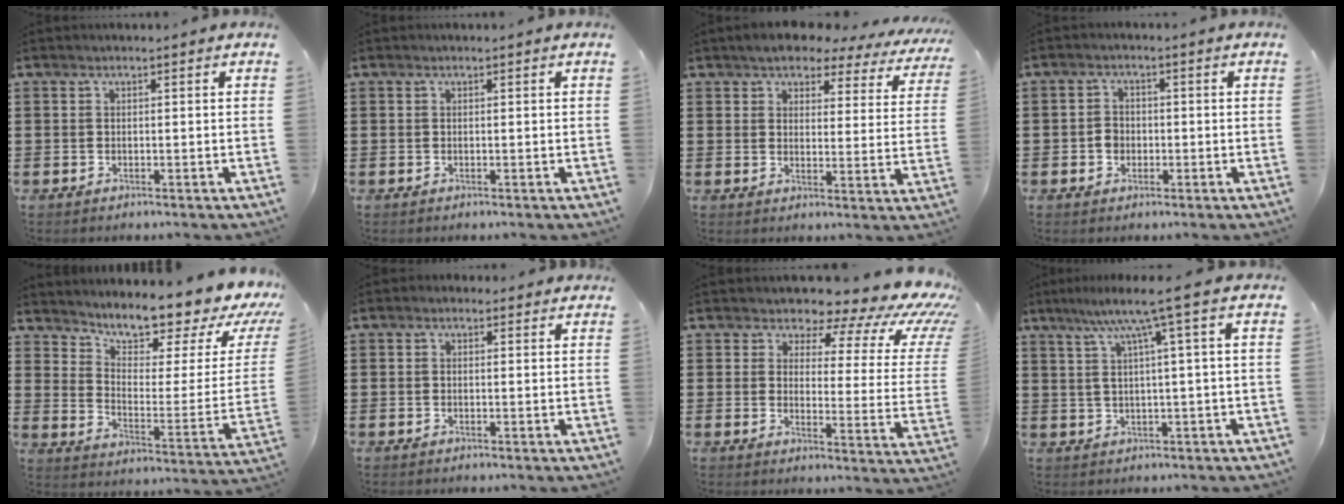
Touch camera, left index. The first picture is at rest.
{"total": 0.0}
{"total": 5.1, "force": [4.8, 1.1, 1.4], "torque": [-0.052, -0.019, 0.084]}
{"total": 2.4, "force": [-0.5, 2.0, 1.1], "torque": [-0.025, 0.004, -0.013]}
{"total": 8.9, "force": [8.4, 1.5, 2.7], "torque": [-0.052, -0.080, 0.138]}
{"total": 0.8, "force": [0.0, 0.7, 0.4], "torque": [-0.009, 0.005, 0.000]}
{"total": 7.0, "force": [5.2, 2.9, 3.7], "torque": [-0.063, -0.042, 0.087]}
{"total": 7.0, "force": [2.7, -0.7, 6.4], "torque": [-0.131, -0.004, 0.037]}